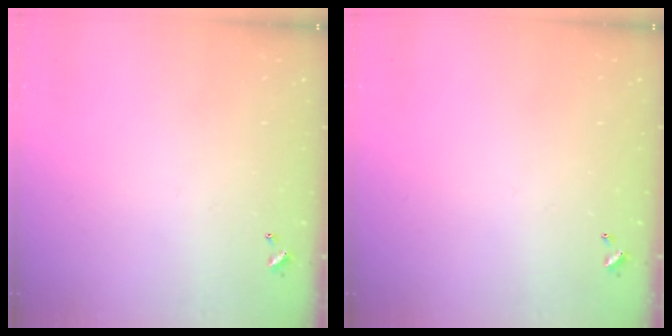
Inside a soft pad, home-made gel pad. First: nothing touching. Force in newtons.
{"total": 0.0}